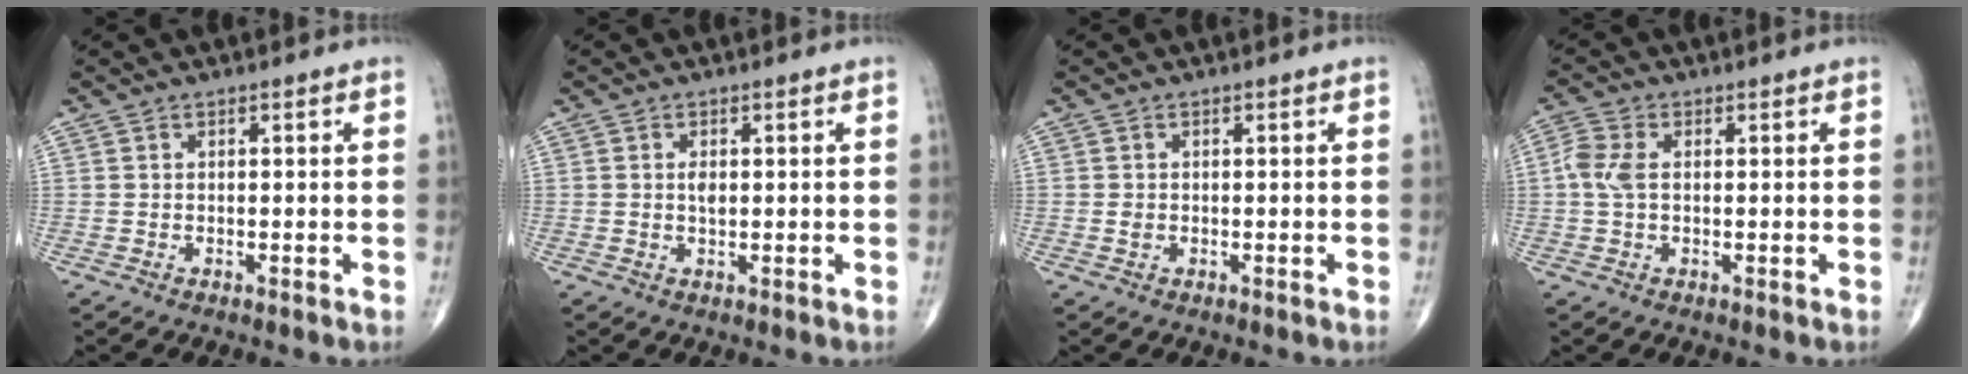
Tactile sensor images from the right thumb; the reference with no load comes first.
{"total": 1.7, "force": [0.2, 0.9, 1.4], "torque": [-0.025, -0.001, 0.003]}
{"total": 0.9, "force": [-0.1, 0.7, 0.4], "torque": [-0.006, 0.001, -0.001]}
{"total": 4.4, "force": [0.3, 2.6, 3.6], "torque": [-0.099, 0.011, -0.001]}